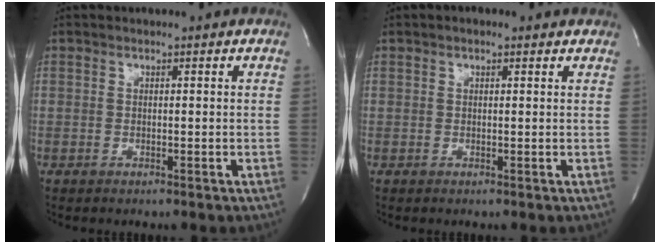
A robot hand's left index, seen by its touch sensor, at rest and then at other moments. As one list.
[{"total": 1.3, "force": [0.8, 0.6, 0.8], "torque": [-0.017, 0.010, 0.008]}]